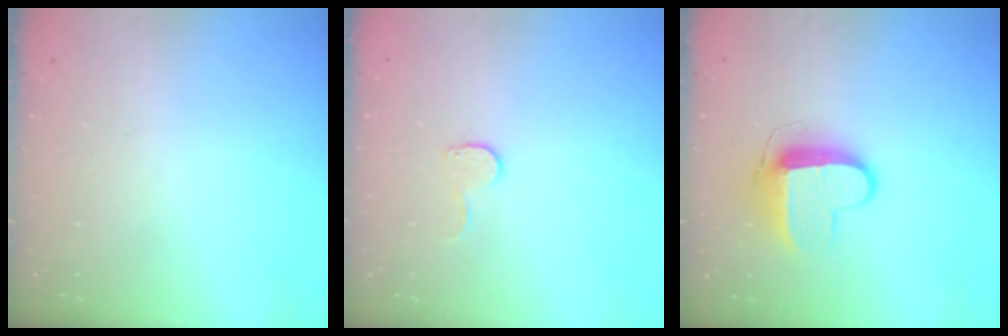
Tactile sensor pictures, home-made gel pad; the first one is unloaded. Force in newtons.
{"total": 6.0, "press": 5.9, "slide": 0.5}
{"total": 9.4, "press": 9.3, "slide": 1.3}